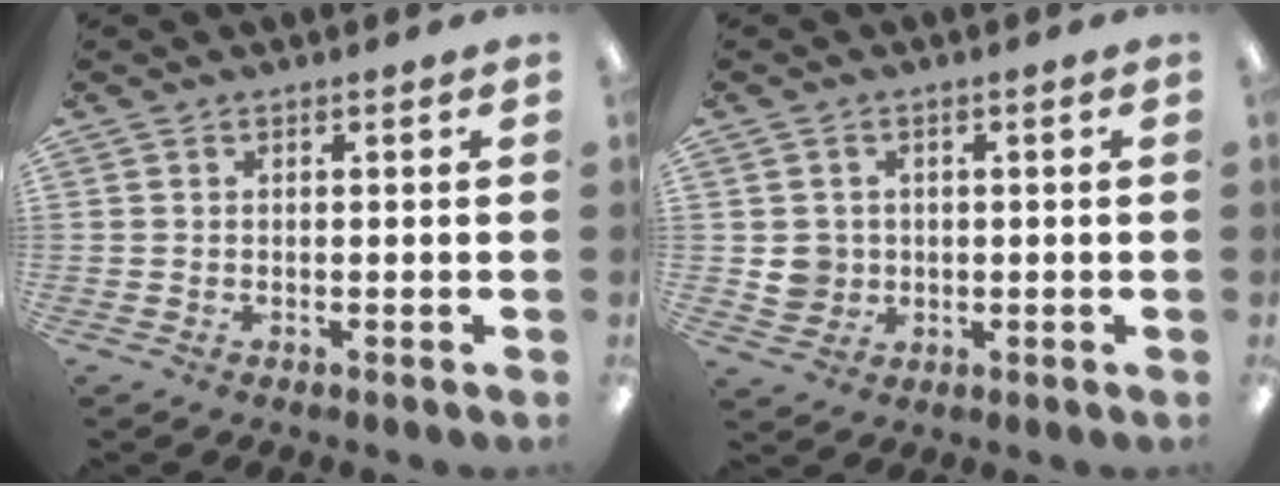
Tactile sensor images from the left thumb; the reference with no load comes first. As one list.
[{"total": 4.3, "force": [0.4, 4.2, 0.8], "torque": [-0.007, 0.003, 0.008]}]